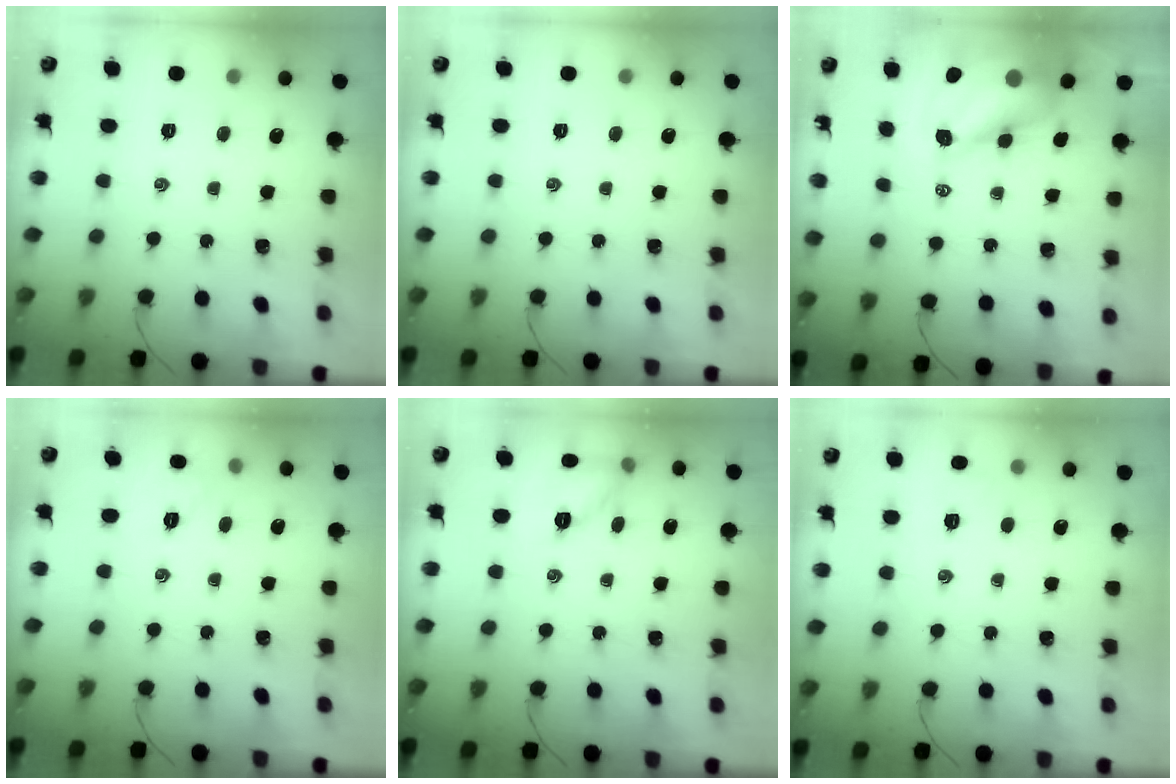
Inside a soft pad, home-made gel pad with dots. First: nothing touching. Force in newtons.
{"total": 0.0}
{"total": 10.7, "press": 10.0, "slide": 3.7}
{"total": 2.0, "press": 1.9, "slide": 0.6}
{"total": 8.7, "press": 8.7, "slide": 1.1}
{"total": 4.3, "press": 4.1, "slide": 1.4}